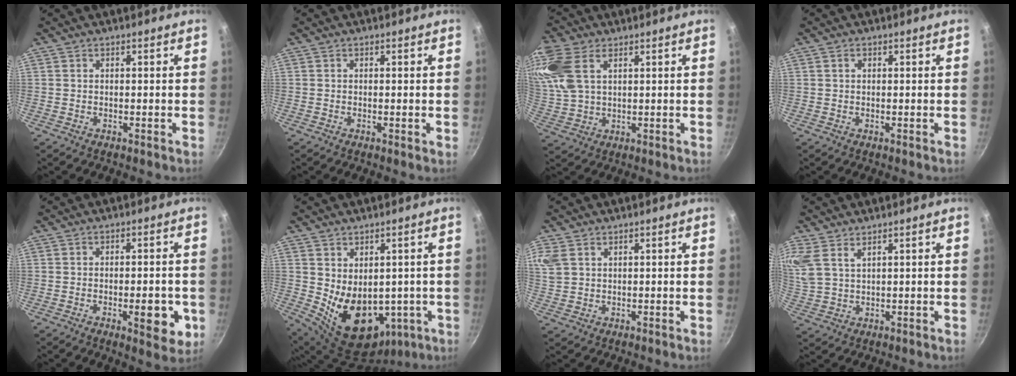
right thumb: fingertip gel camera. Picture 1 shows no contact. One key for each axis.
{"total": 0.7, "fx": -0.1, "fy": 0.1, "fz": 0.7, "tx": -0.011, "ty": -0.004, "tz": -0.002}
{"total": 14.3, "fx": 5.7, "fy": 8.4, "fz": 10.1, "tx": -0.262, "ty": 0.006, "tz": 0.118}
{"total": 0.8, "fx": 0.3, "fy": 0.6, "fz": 0.4, "tx": -0.006, "ty": 0.000, "tz": 0.005}
{"total": 7.8, "fx": -2.3, "fy": 2.9, "fz": 6.9, "tx": -0.075, "ty": 0.000, "tz": -0.026}
{"total": 16.1, "fx": -3.0, "fy": 11.0, "fz": 11.4, "tx": -0.164, "ty": -0.011, "tz": -0.006}
{"total": 5.9, "fx": 2.5, "fy": 4.2, "fz": 3.3, "tx": -0.090, "ty": 0.006, "tz": 0.061}
{"total": 7.6, "fx": 4.2, "fy": 3.9, "fz": 5.1, "tx": -0.131, "ty": -0.004, "tz": 0.096}